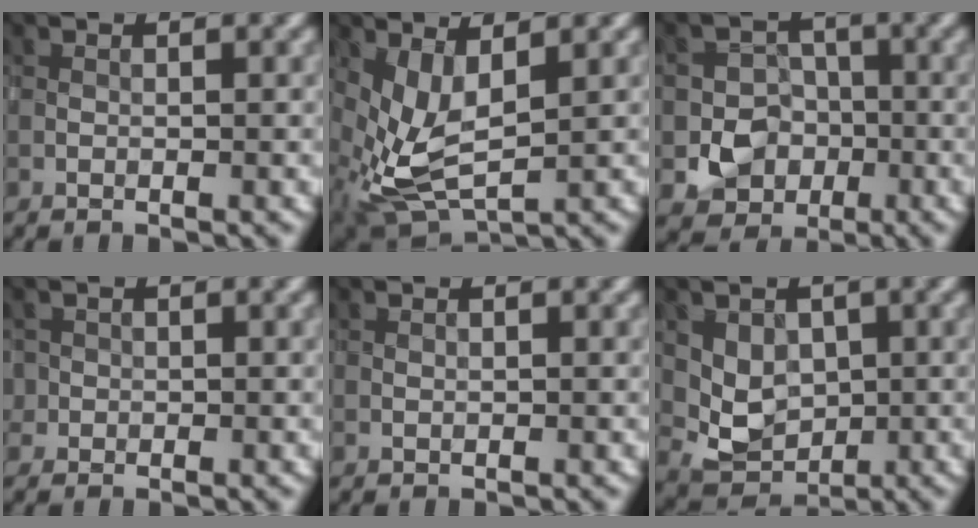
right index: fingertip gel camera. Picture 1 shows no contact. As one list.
[{"total": 4.4, "force": [1.0, 2.0, 3.8], "torque": [-0.091, -0.012, 0.026]}, {"total": 4.9, "force": [-1.3, 4.5, 1.5], "torque": [-0.001, 0.002, -0.038]}, {"total": 1.6, "force": [-0.5, 1.5, -0.1], "torque": [0.011, 0.007, -0.009]}, {"total": 0.0}, {"total": 3.8, "force": [0.9, 3.1, 2.1], "torque": [-0.033, -0.012, 0.023]}]